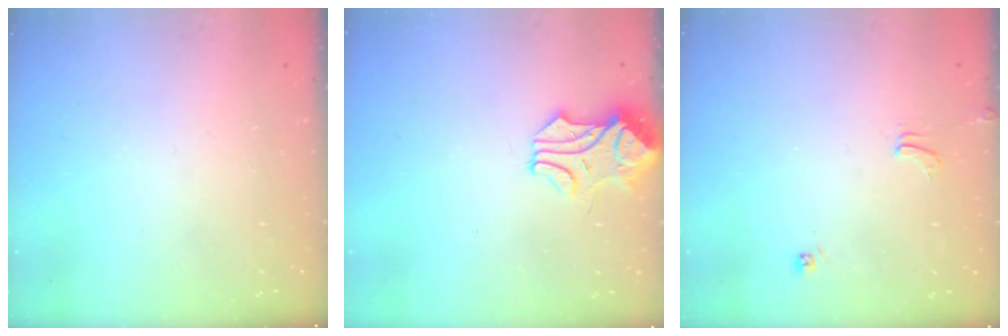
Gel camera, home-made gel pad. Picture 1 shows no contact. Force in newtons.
{"total": 0.7, "press": 0.7, "slide": 0.2}
{"total": 2.0, "press": 1.9, "slide": 0.4}